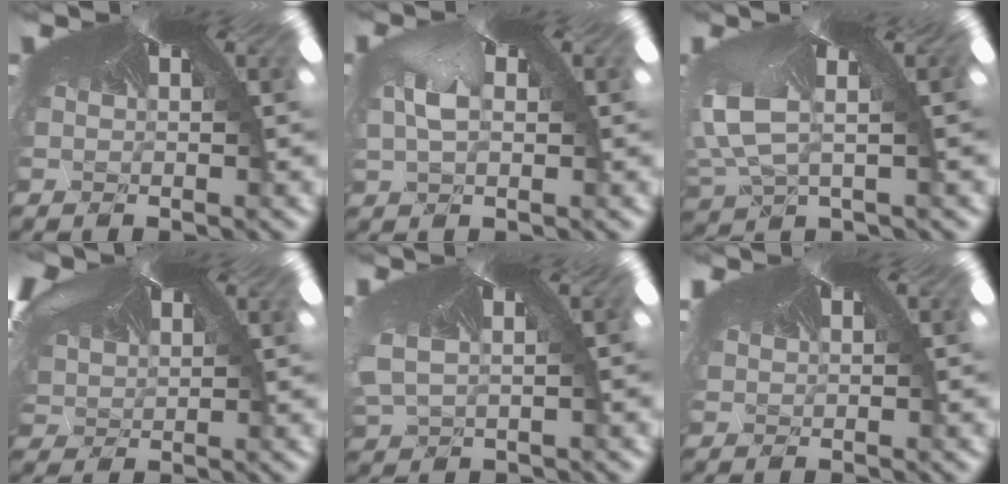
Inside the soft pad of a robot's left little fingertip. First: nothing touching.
{"total": 3.0, "force": [-1.6, 2.2, 1.2], "torque": [-0.051, -0.011, 0.011]}
{"total": 4.4, "force": [-4.2, 1.0, -0.7], "torque": [-0.047, -0.068, -0.022]}
{"total": 2.6, "force": [1.7, 1.5, 1.3], "torque": [-0.048, 0.003, 0.043]}
{"total": 1.8, "force": [-1.6, 0.6, -0.5], "torque": [-0.019, -0.032, 0.008]}
{"total": 1.4, "force": [0.5, 1.0, 0.9], "torque": [-0.033, 0.007, 0.014]}